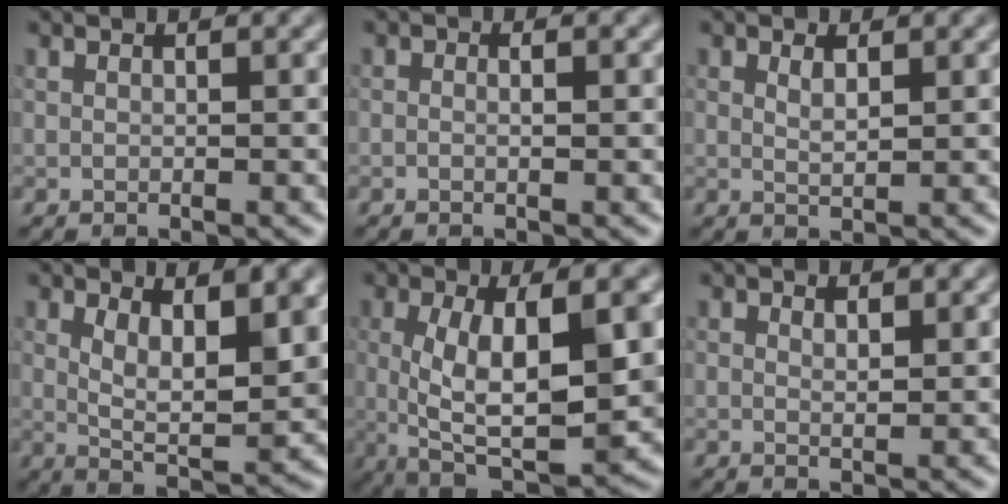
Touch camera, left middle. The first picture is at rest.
{"total": 0.9, "force": [-0.9, 0.1, 0.2], "torque": [0.005, -0.004, -0.020]}
{"total": 1.5, "force": [-1.1, -0.9, -0.4], "torque": [-0.011, -0.023, 0.015]}
{"total": 5.4, "force": [0.4, 1.5, 5.1], "torque": [-0.116, -0.024, 0.041]}
{"total": 7.8, "force": [-1.2, 2.1, 7.4], "torque": [-0.149, -0.028, 0.010]}
{"total": 1.0, "force": [-0.8, -0.5, -0.2], "torque": [0.006, -0.016, 0.000]}